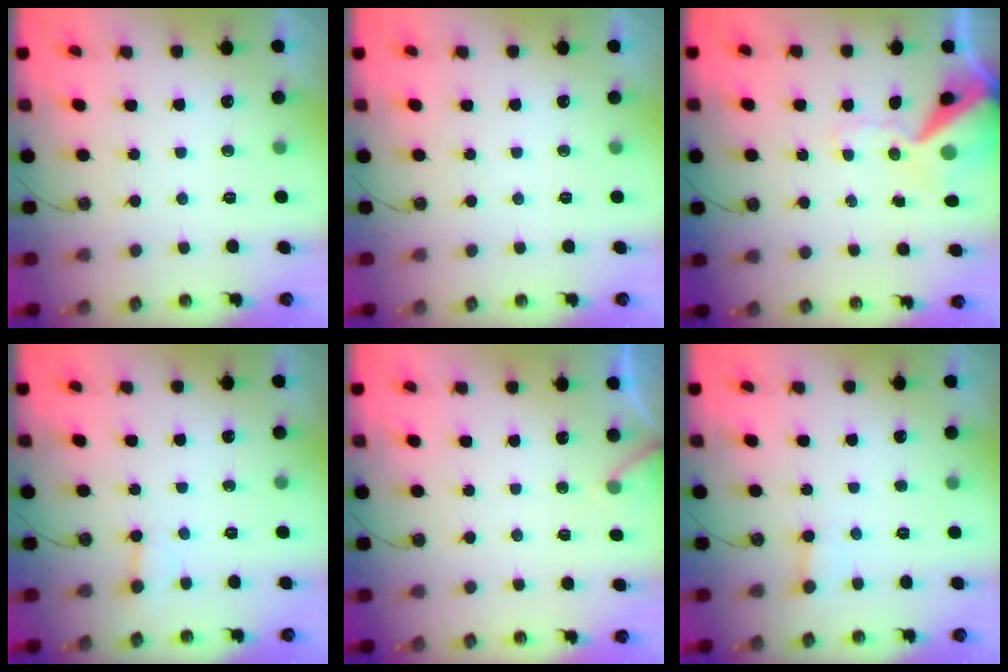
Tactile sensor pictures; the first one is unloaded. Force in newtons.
{"total": 0.0}
{"total": 13.7, "press": 13.5, "slide": 2.0}
{"total": 2.1, "press": 2.1, "slide": 0.1}
{"total": 3.7, "press": 3.6, "slide": 0.3}
{"total": 2.4, "press": 2.4, "slide": 0.1}